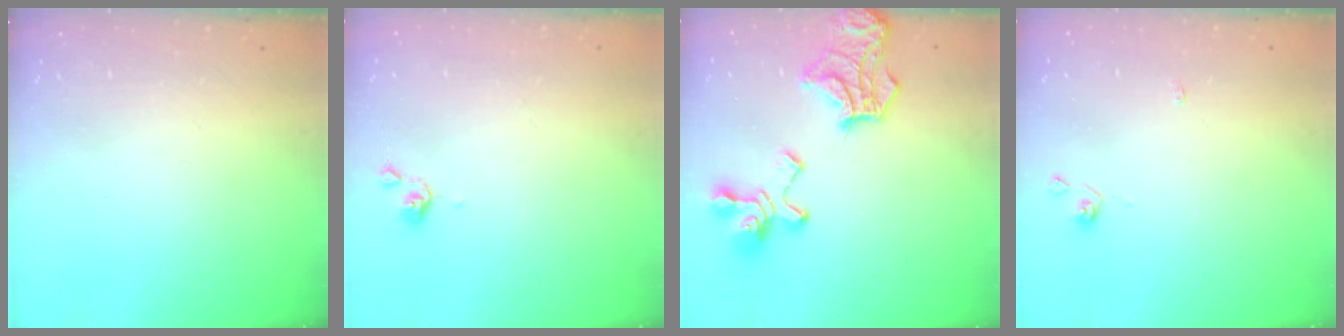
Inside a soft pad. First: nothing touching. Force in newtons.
{"total": 0.6, "press": 0.5, "slide": 0.2}
{"total": 16.7, "press": 16.4, "slide": 3.4}
{"total": 1.1, "press": 1.1, "slide": 0.3}